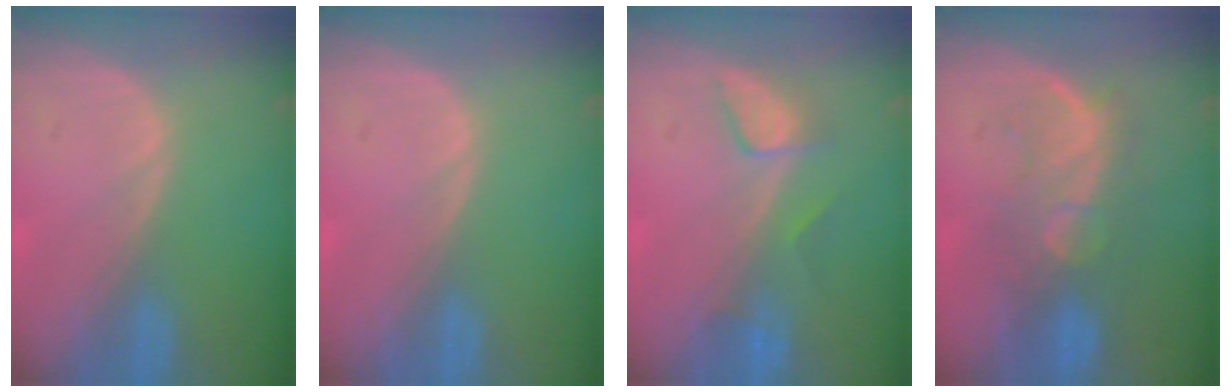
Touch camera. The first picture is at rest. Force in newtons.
{"total": 0.0}
{"total": 3.4, "press": 3.4, "slide": 0.3}
{"total": 9.3, "press": 8.5, "slide": 3.7}